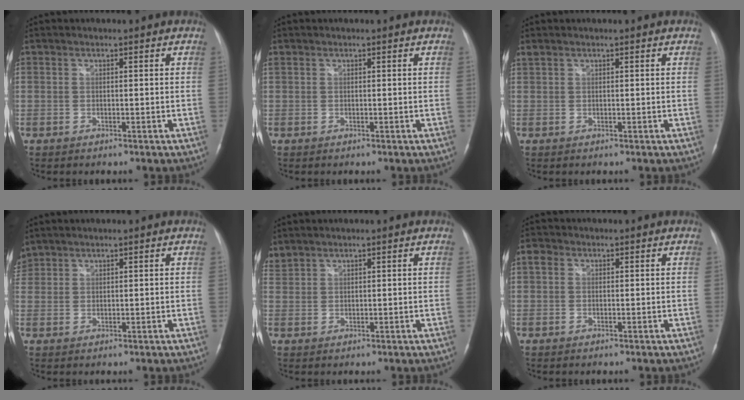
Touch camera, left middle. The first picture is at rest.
{"total": 0.0}
{"total": 0.7, "force": [0.6, 0.0, 0.4], "torque": [-0.025, 0.018, 0.021]}
{"total": 2.9, "force": [2.7, 1.1, 0.3], "torque": [-0.020, 0.019, 0.059]}
{"total": 2.1, "force": [2.1, 0.5, 0.1], "torque": [-0.014, 0.015, 0.048]}
{"total": 1.5, "force": [0.5, 1.3, 0.7], "torque": [-0.015, 0.013, 0.006]}